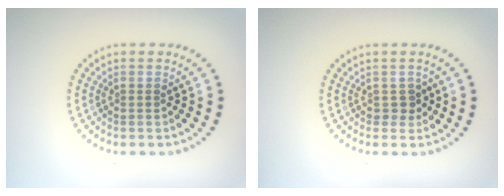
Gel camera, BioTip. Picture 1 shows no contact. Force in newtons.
{"total": 1.3, "press": 1.0, "slide": 0.7}